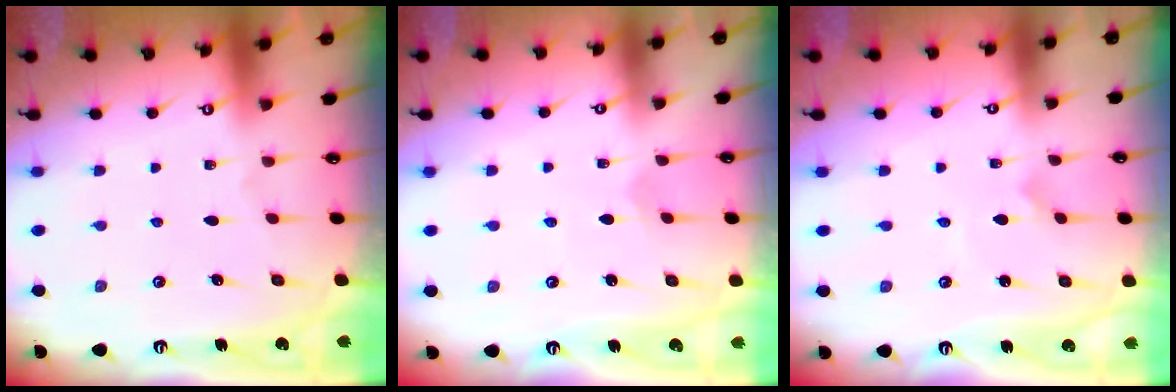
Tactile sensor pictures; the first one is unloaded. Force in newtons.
{"total": 0.9, "press": 0.9, "slide": 0.0}
{"total": 1.3, "press": 1.3, "slide": 0.2}